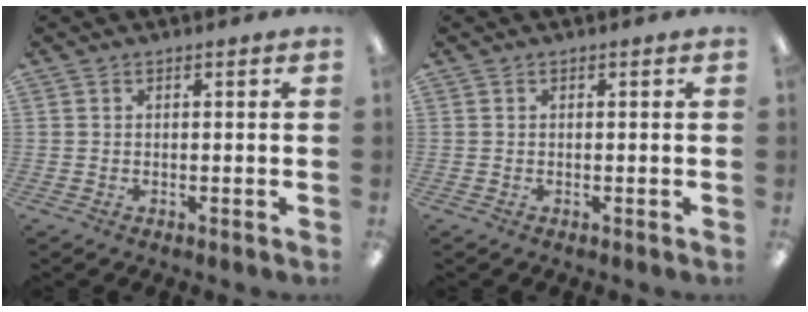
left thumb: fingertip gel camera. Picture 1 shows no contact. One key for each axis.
{"total": 0.0}